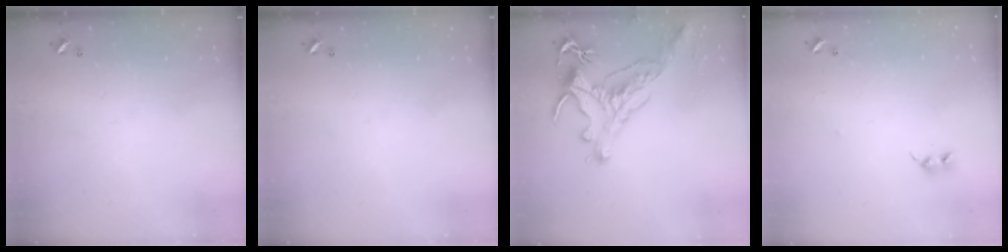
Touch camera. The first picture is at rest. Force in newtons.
{"total": 0.0}
{"total": 1.2, "press": 0.9, "slide": 0.9}
{"total": 7.8, "press": 7.8, "slide": 0.4}